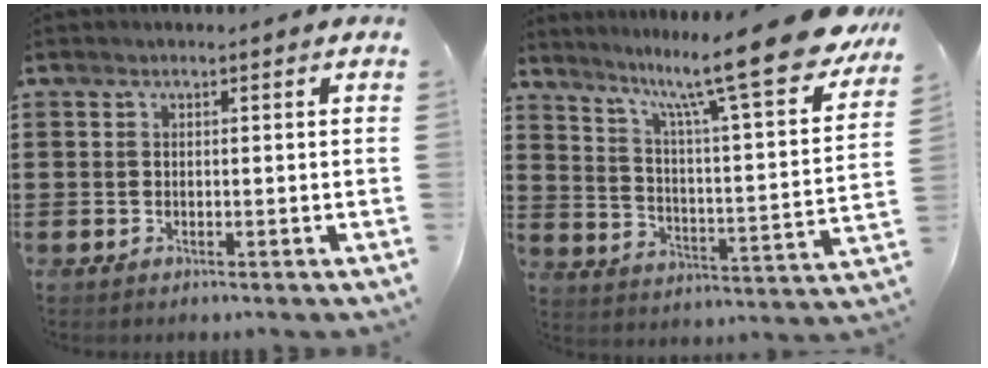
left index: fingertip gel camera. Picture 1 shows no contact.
{"total": 14.5, "force": [11.6, 0.5, 8.6], "torque": [-0.162, -0.084, 0.184]}